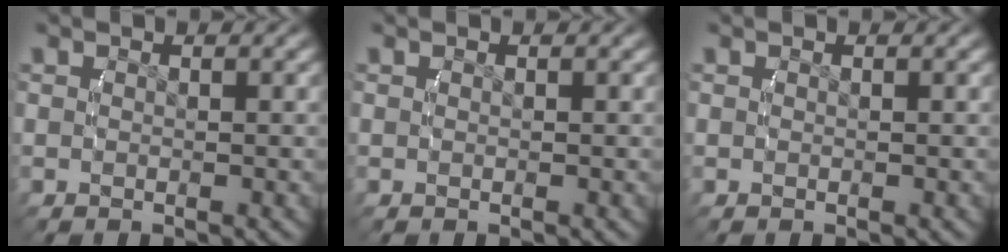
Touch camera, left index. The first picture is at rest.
{"total": 0.0}
{"total": 0.0}